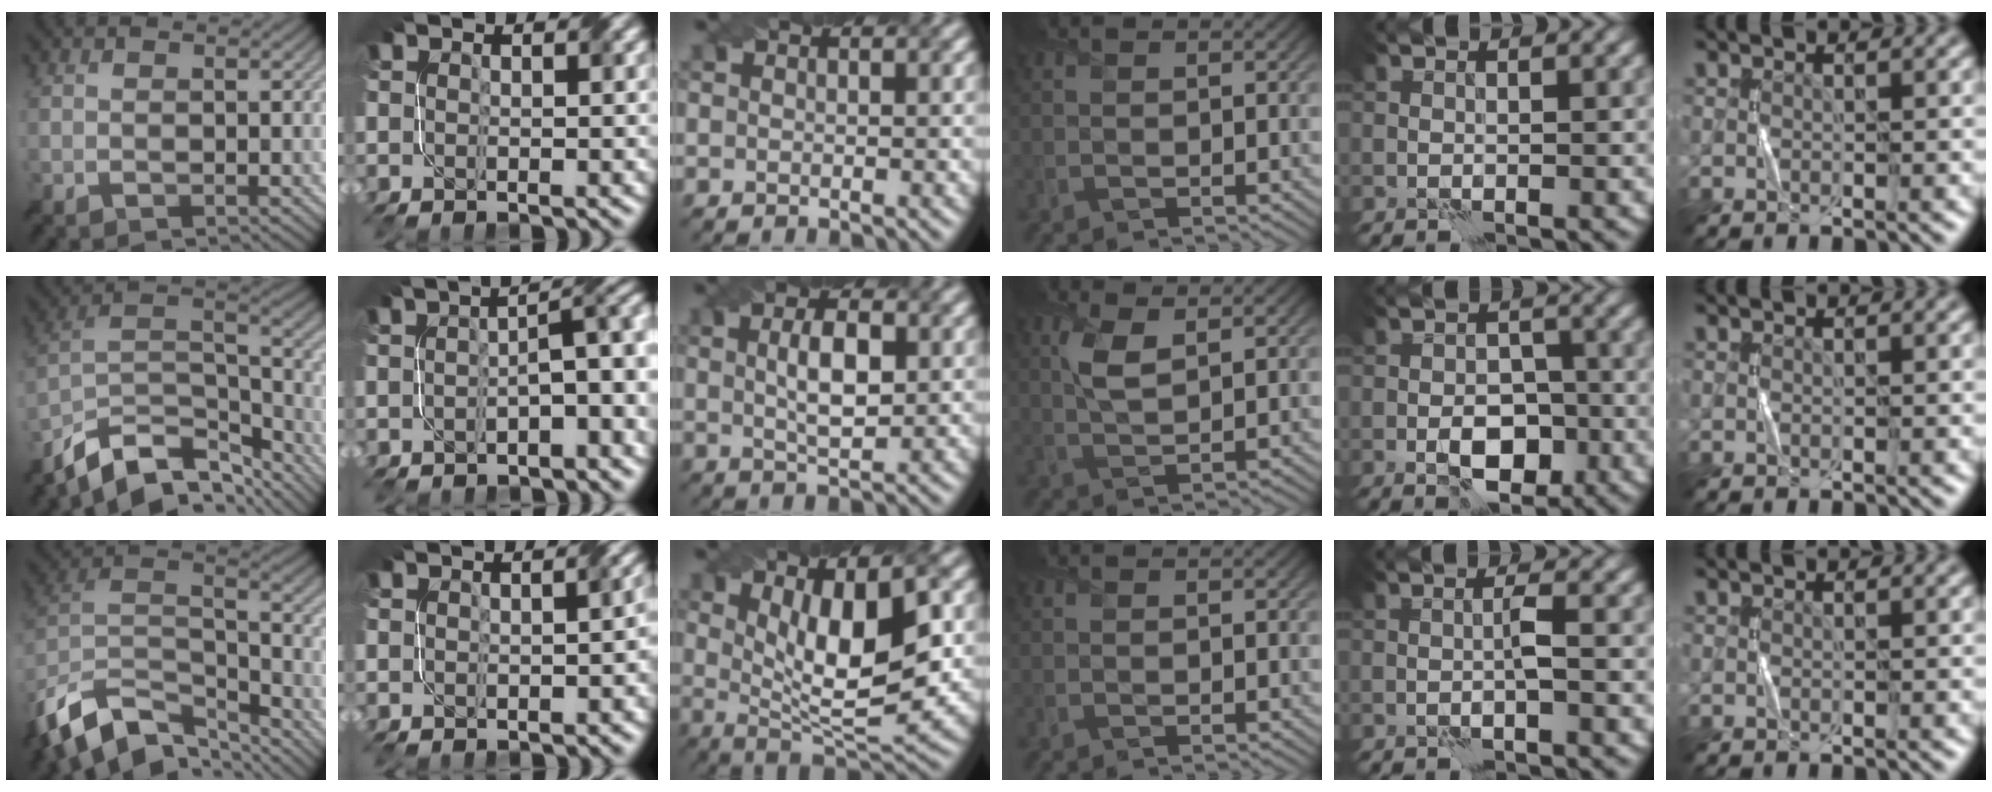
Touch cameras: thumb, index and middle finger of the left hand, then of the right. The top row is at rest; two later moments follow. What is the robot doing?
{"motion": "twist", "object": "screw"}